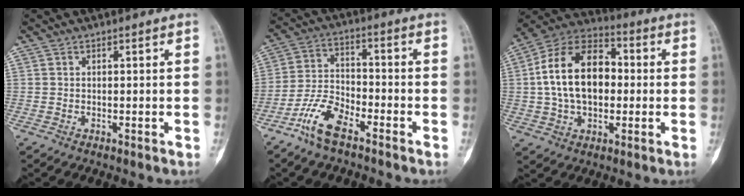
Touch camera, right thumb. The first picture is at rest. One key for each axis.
{"total": 8.8, "fx": -5.9, "fy": 3.4, "fz": 5.6, "tx": -0.120, "ty": 0.034, "tz": -0.123}
{"total": 18.2, "fx": 1.1, "fy": 11.7, "fz": 13.9, "tx": -0.228, "ty": 0.028, "tz": 0.013}